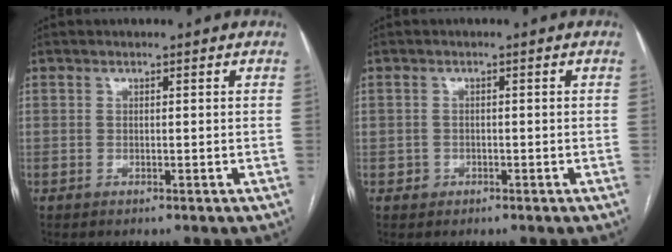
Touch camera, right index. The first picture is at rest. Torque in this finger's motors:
{"motor_torque": [-0.03, 0.10, -0.05, -0.01]}